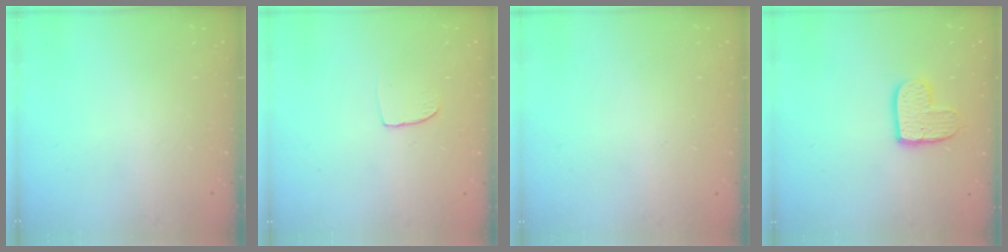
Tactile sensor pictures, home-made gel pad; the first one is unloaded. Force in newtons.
{"total": 6.0, "press": 6.0, "slide": 0.4}
{"total": 0.0}
{"total": 10.3, "press": 10.2, "slide": 0.9}